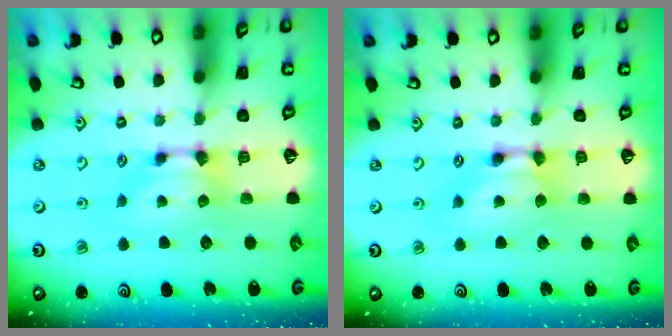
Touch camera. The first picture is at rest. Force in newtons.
{"total": 1.7, "press": 1.7, "slide": 0.1}